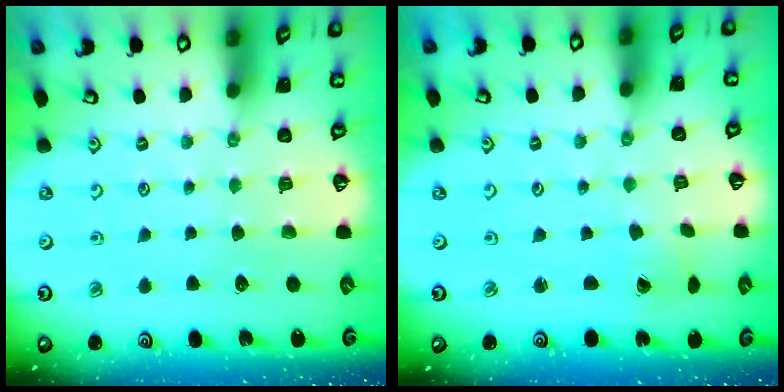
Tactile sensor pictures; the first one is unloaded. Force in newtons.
{"total": 0.8, "press": 0.8, "slide": 0.0}